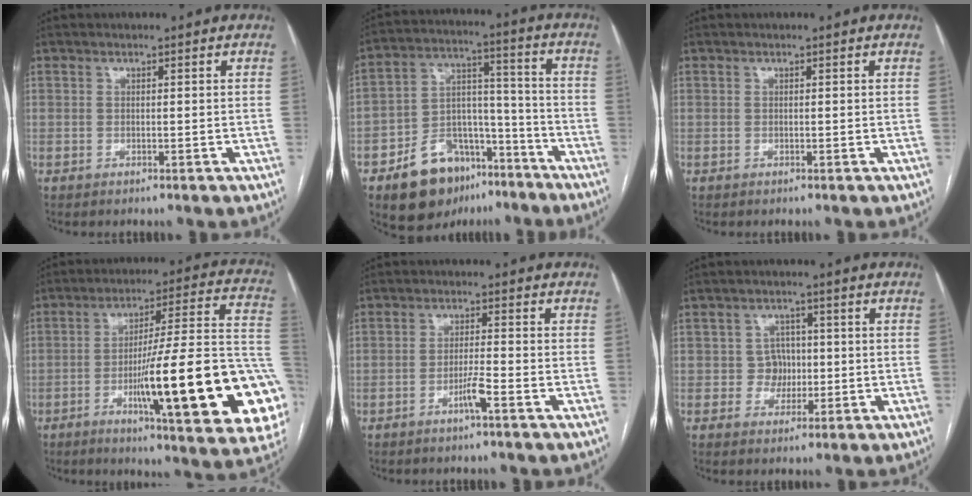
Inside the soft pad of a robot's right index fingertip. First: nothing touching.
{"total": 14.5, "force": [-9.1, 8.9, 6.9], "torque": [-0.113, 0.041, -0.142]}
{"total": 0.0}
{"total": 27.6, "force": [-7.0, 2.1, 26.6], "torque": [-0.285, -0.002, -0.104]}
{"total": 3.1, "force": [-1.8, -0.3, 2.5], "torque": [-0.049, -0.003, -0.034]}
{"total": 3.5, "force": [-0.2, 3.4, 0.8], "torque": [-0.001, 0.013, 0.000]}